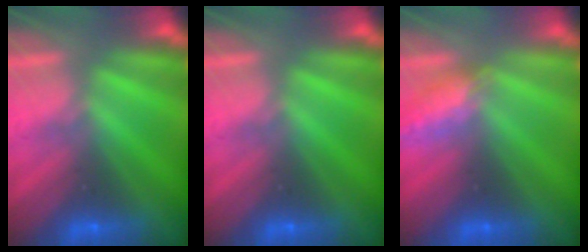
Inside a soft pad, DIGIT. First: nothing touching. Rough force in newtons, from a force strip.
{"total": 0.0}
{"total": 2.4}